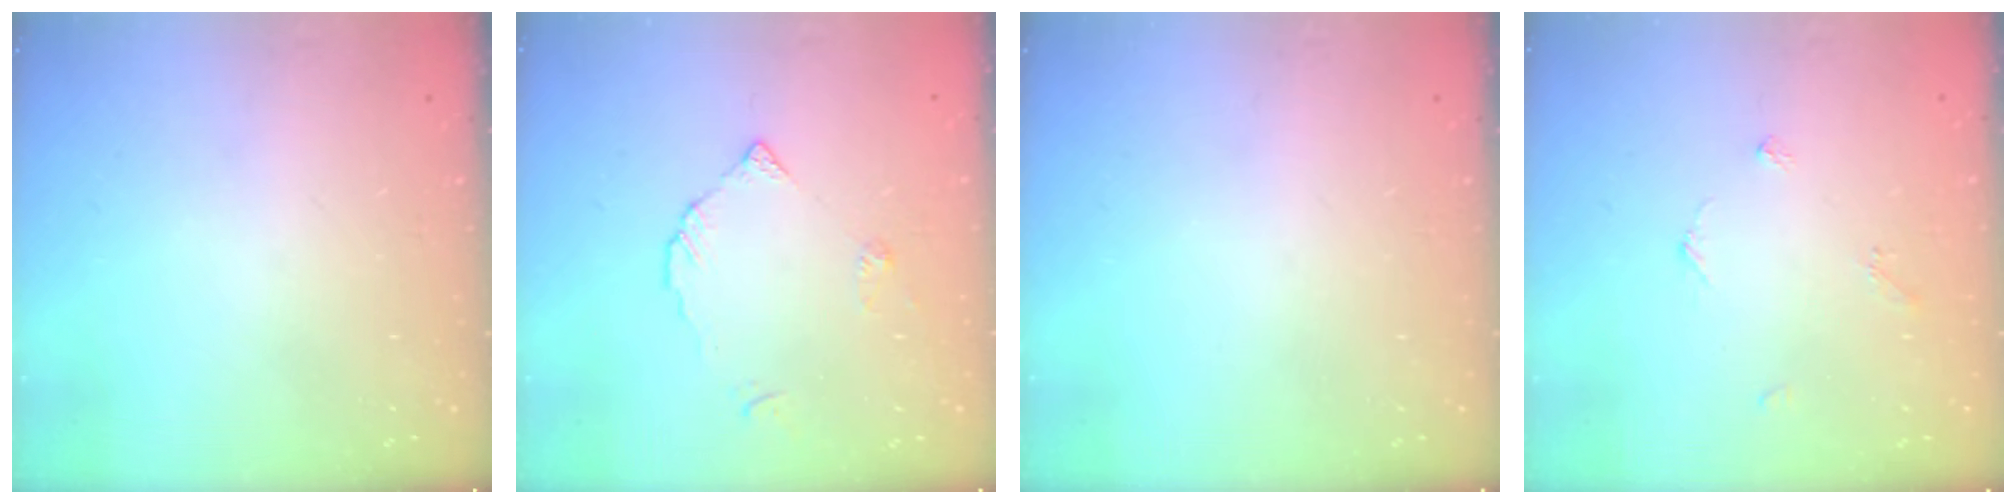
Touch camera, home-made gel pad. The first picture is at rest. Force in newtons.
{"total": 3.9, "press": 3.9, "slide": 0.3}
{"total": 0.0}
{"total": 2.8, "press": 2.8, "slide": 0.4}